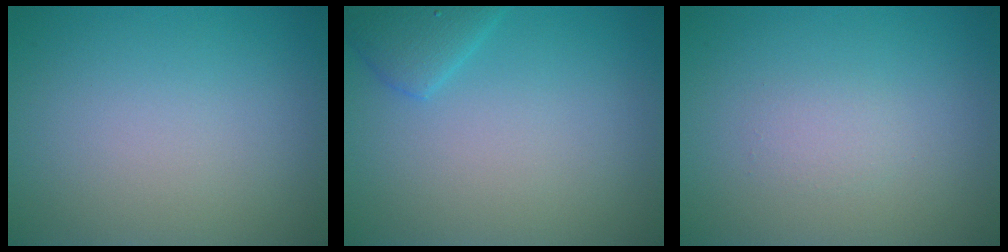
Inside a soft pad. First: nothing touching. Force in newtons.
{"total": 2.2, "press": 2.2, "slide": 0.3}
{"total": 1.0, "press": 1.0, "slide": 0.0}